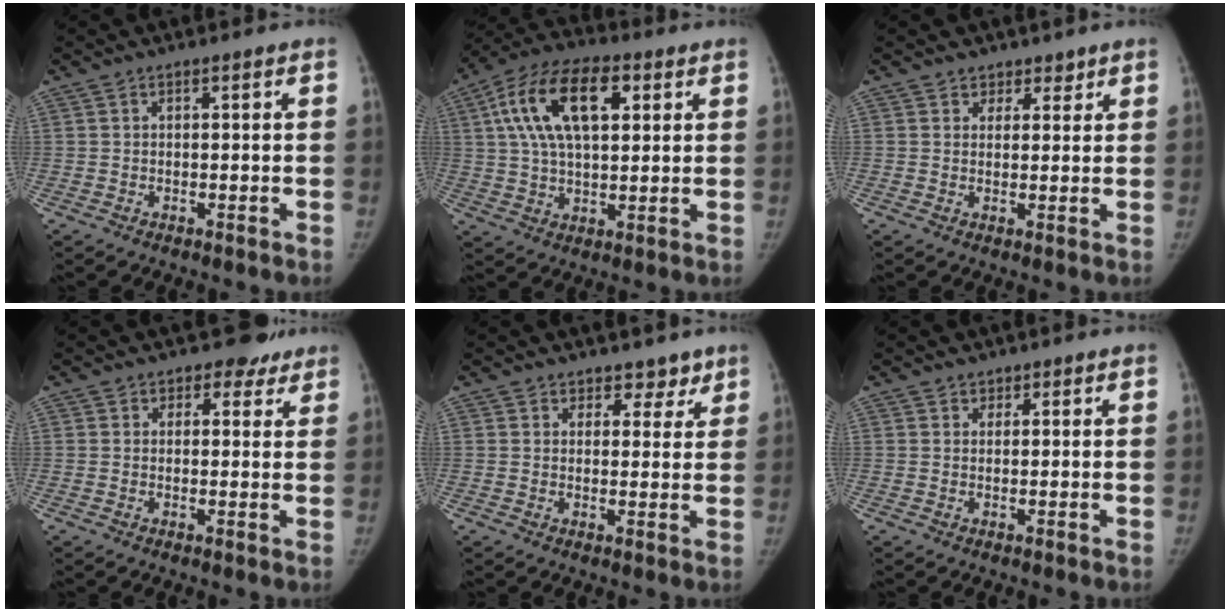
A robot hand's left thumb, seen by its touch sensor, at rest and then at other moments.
{"total": 16.5, "force": [5.3, 8.5, 13.1], "torque": [-0.227, 0.005, 0.086]}
{"total": 2.8, "force": [2.1, 1.8, -0.1], "torque": [0.027, -0.011, 0.027]}
{"total": 3.7, "force": [2.7, 2.5, 0.4], "torque": [0.024, -0.012, 0.030]}
{"total": 4.0, "force": [3.2, 2.4, 0.6], "torque": [0.024, -0.018, 0.045]}
{"total": 1.1, "force": [0.9, 0.7, -0.1], "torque": [0.012, -0.005, 0.012]}